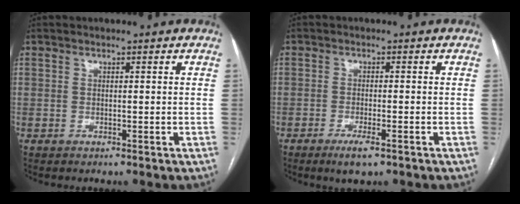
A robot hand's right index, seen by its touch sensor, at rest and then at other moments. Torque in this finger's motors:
{"motor_torque": [0.45, -0.04, 0.11, 0.04]}